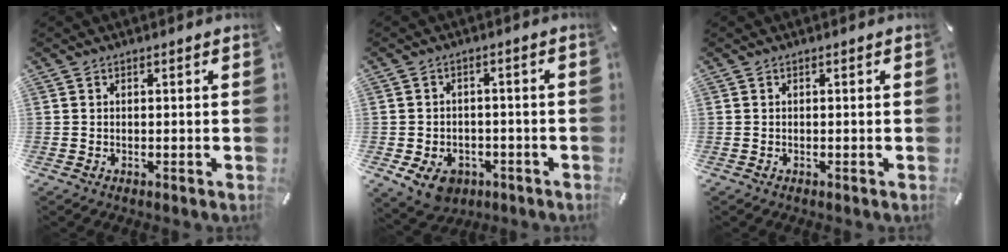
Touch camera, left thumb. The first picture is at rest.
{"total": 7.4, "force": [-3.6, 5.3, 3.7], "torque": [-0.073, 0.016, -0.066]}
{"total": 0.0}